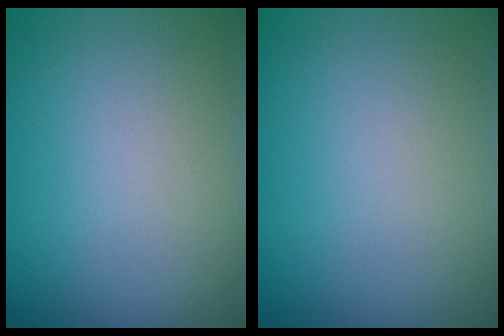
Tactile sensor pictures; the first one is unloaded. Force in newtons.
{"total": 0.0}